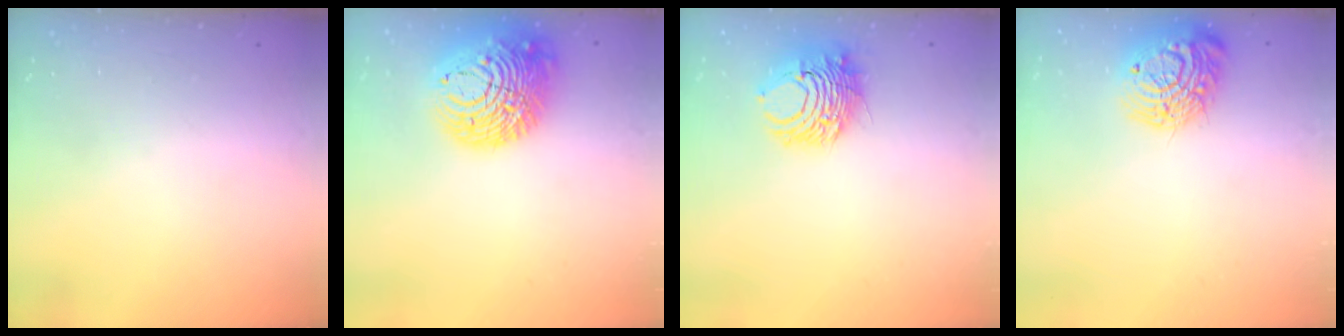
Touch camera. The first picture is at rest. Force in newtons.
{"total": 17.1, "press": 17.0, "slide": 1.6}
{"total": 8.4, "press": 8.3, "slide": 1.2}
{"total": 16.2, "press": 16.1, "slide": 1.4}